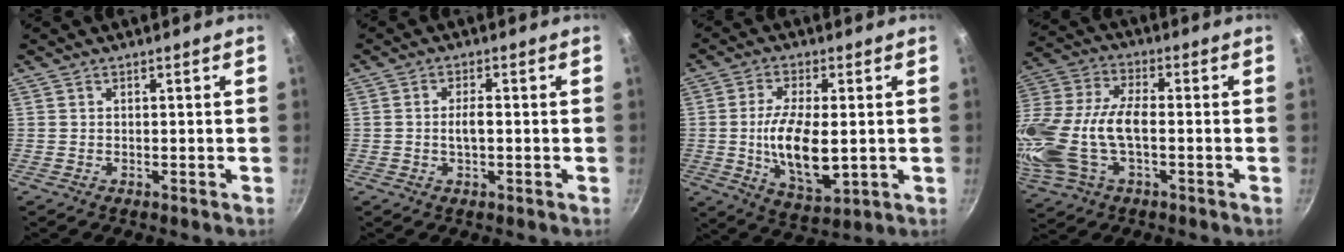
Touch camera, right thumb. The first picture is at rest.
{"total": 3.1, "force": [-0.3, 1.3, 2.8], "torque": [-0.047, 0.009, -0.006]}
{"total": 13.0, "force": [-0.5, 5.6, 11.8], "torque": [-0.219, -0.010, -0.002]}
{"total": 20.1, "force": [-2.7, 10.5, 17.0], "torque": [-0.376, 0.011, -0.060]}